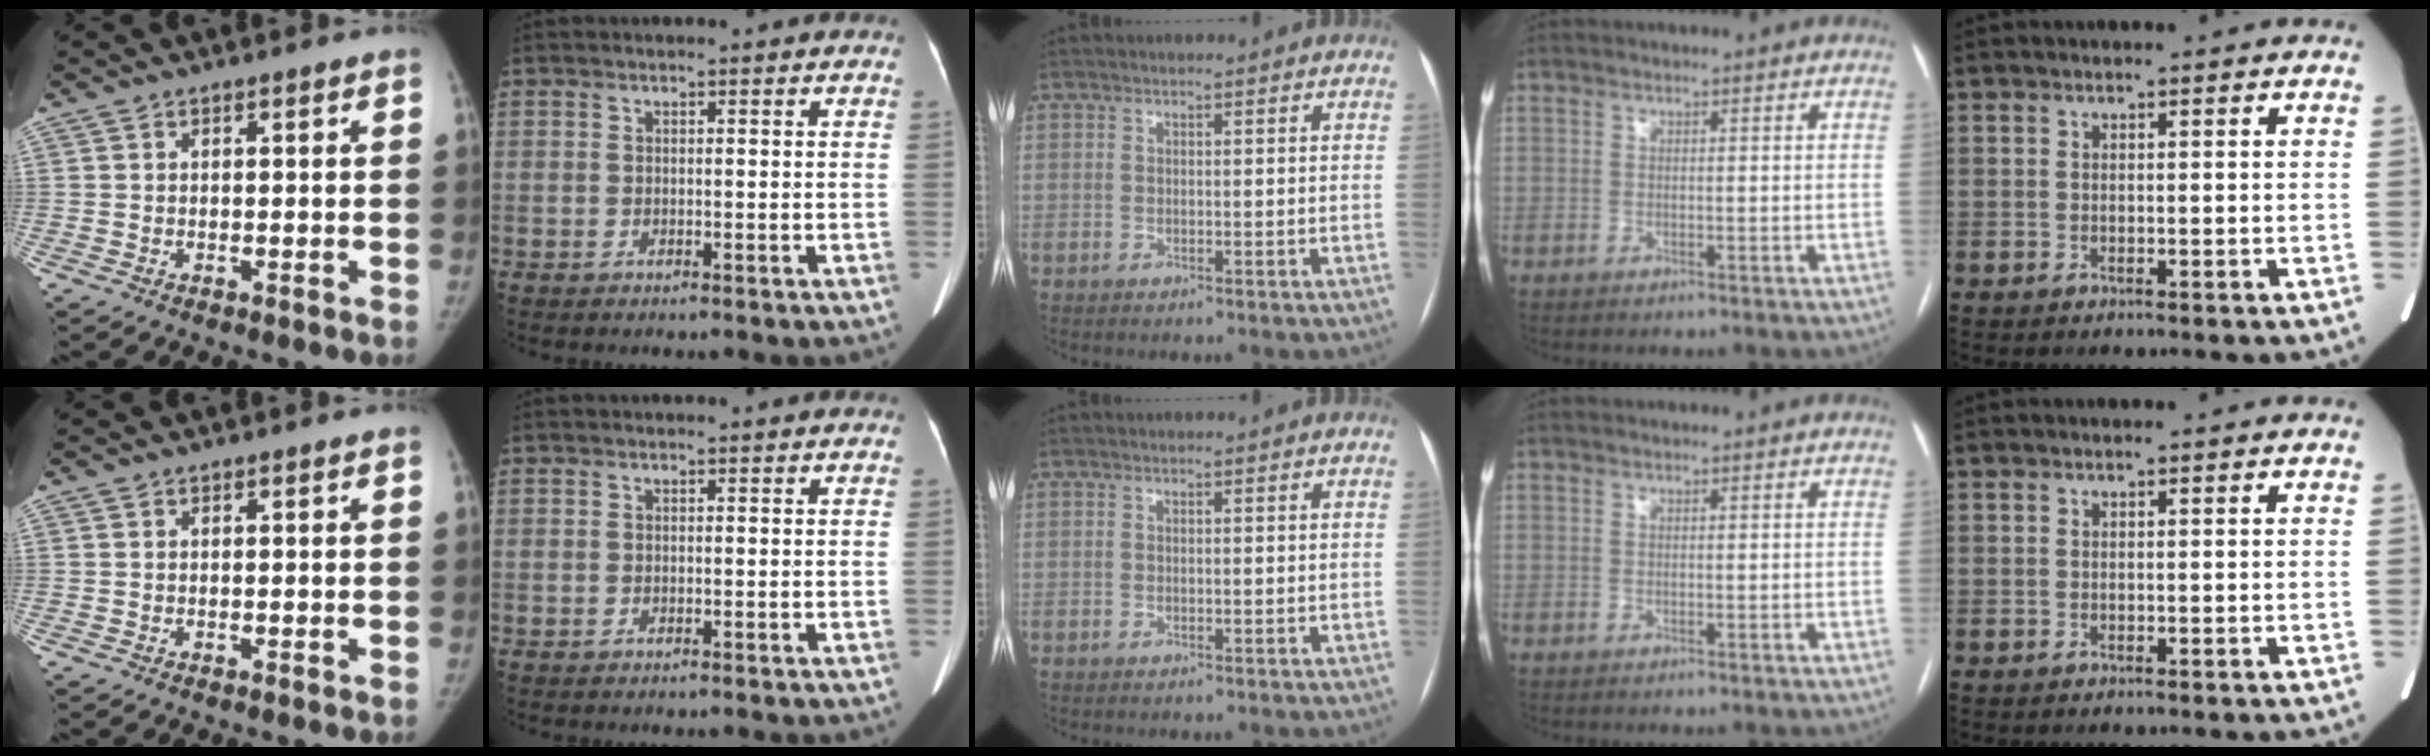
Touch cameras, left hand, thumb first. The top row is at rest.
{}